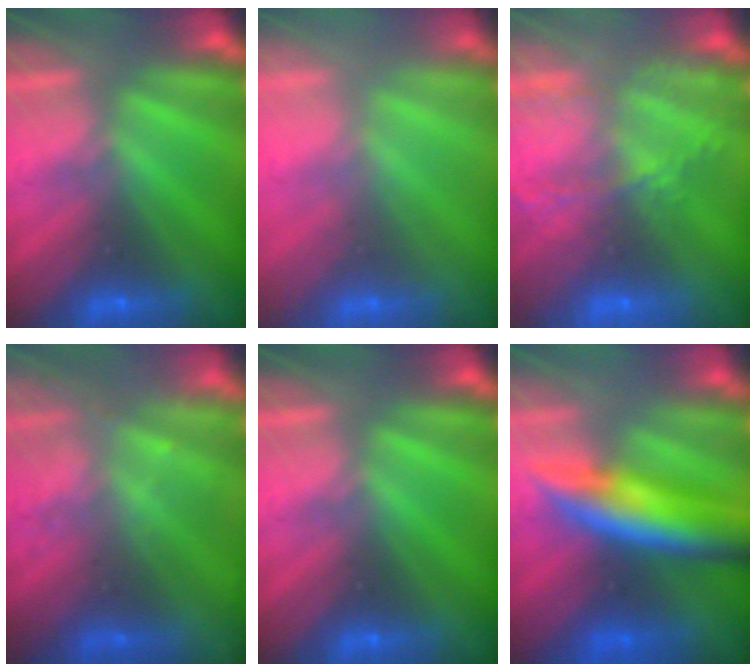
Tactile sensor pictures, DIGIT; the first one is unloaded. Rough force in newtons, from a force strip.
{"total": 2.3}
{"total": 5.6}
{"total": 2.3}
{"total": 0.0}
{"total": 6.7}